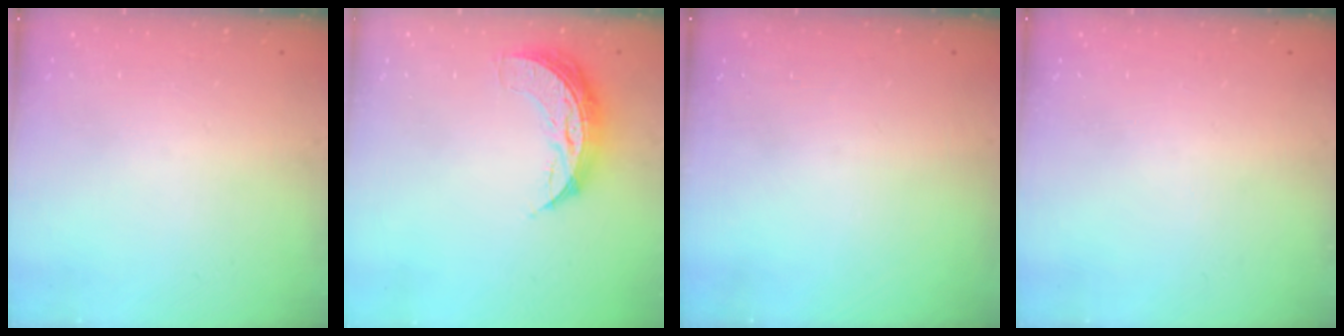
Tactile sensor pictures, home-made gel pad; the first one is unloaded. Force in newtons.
{"total": 8.6, "press": 8.5, "slide": 0.5}
{"total": 0.0}
{"total": 0.0}